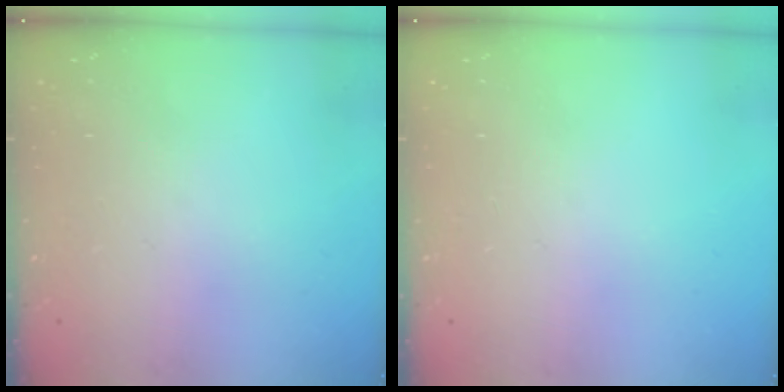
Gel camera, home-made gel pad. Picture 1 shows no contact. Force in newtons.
{"total": 0.0}